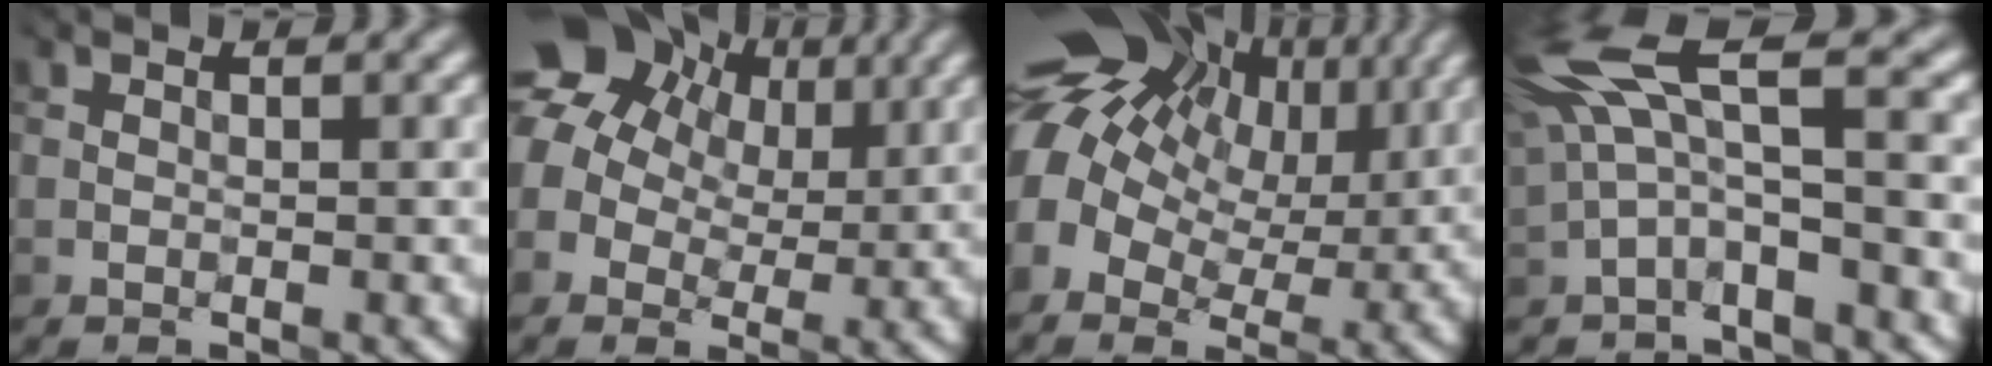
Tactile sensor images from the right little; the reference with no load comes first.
{"total": 13.4, "force": [5.4, 10.4, 6.6], "torque": [-0.155, 0.041, 0.084]}
{"total": 15.1, "force": [3.4, 11.6, 9.2], "torque": [-0.188, 0.031, 0.042]}
{"total": 5.7, "force": [1.4, 1.6, 5.3], "torque": [-0.113, -0.003, 0.017]}